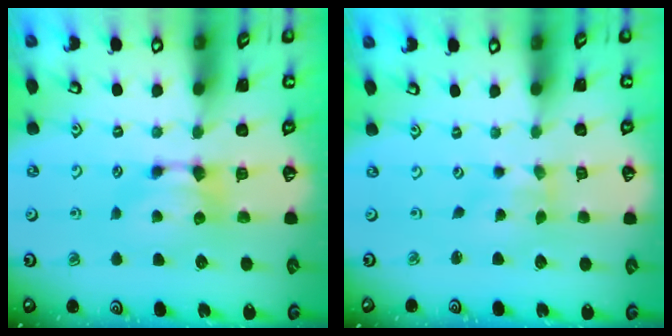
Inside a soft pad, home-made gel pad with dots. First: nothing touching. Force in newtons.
{"total": 2.4, "press": 2.2, "slide": 1.0}